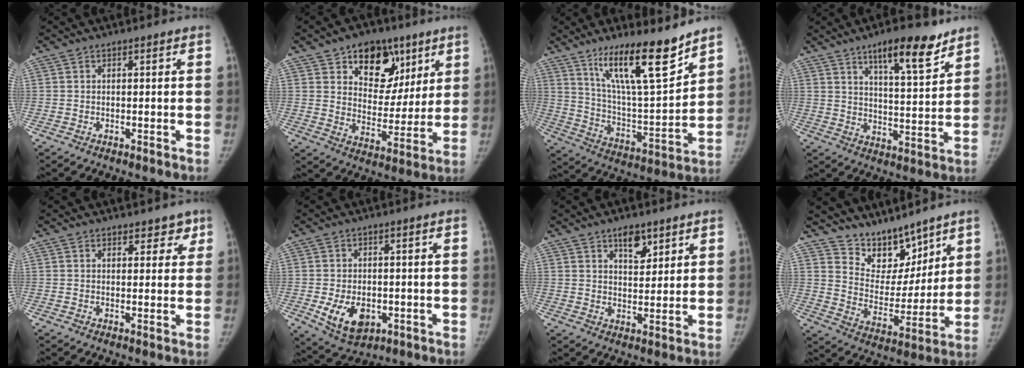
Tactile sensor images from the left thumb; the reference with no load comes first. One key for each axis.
{"total": 14.7, "fx": 8.1, "fy": 10.0, "fz": 7.1, "tx": -0.051, "ty": -0.033, "tz": 0.128}
{"total": 18.0, "fx": 12.5, "fy": 3.4, "fz": 12.5, "tx": -0.182, "ty": -0.083, "tz": 0.223}
{"total": 12.2, "fx": 8.1, "fy": 3.2, "fz": 8.5, "tx": -0.109, "ty": -0.047, "tz": 0.127}
{"total": 3.7, "fx": 2.6, "fy": 2.3, "fz": 1.3, "tx": 0.020, "ty": -0.012, "tz": 0.034}
{"total": 8.4, "fx": -2.1, "fy": 5.7, "fz": 5.8, "tx": -0.084, "ty": -0.004, "tz": -0.021}
{"total": 5.8, "fx": 3.6, "fy": 2.9, "fz": 3.4, "tx": -0.028, "ty": -0.024, "tz": 0.059}
{"total": 11.3, "fx": 9.6, "fy": 5.4, "fz": 2.8, "tx": -0.003, "ty": -0.074, "tz": 0.181}